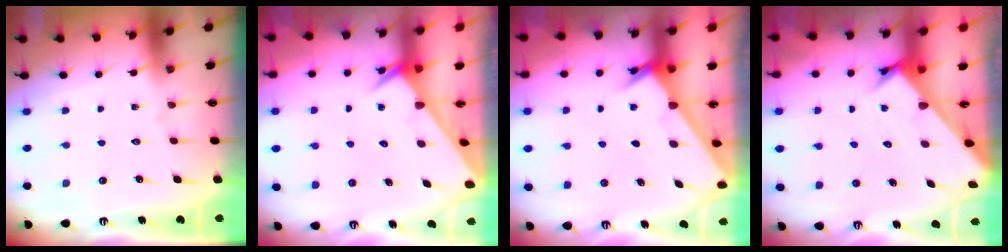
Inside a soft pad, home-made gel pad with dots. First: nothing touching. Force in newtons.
{"total": 2.3, "press": 2.3, "slide": 0.1}
{"total": 2.3, "press": 2.3, "slide": 0.3}
{"total": 2.6, "press": 2.6, "slide": 0.2}